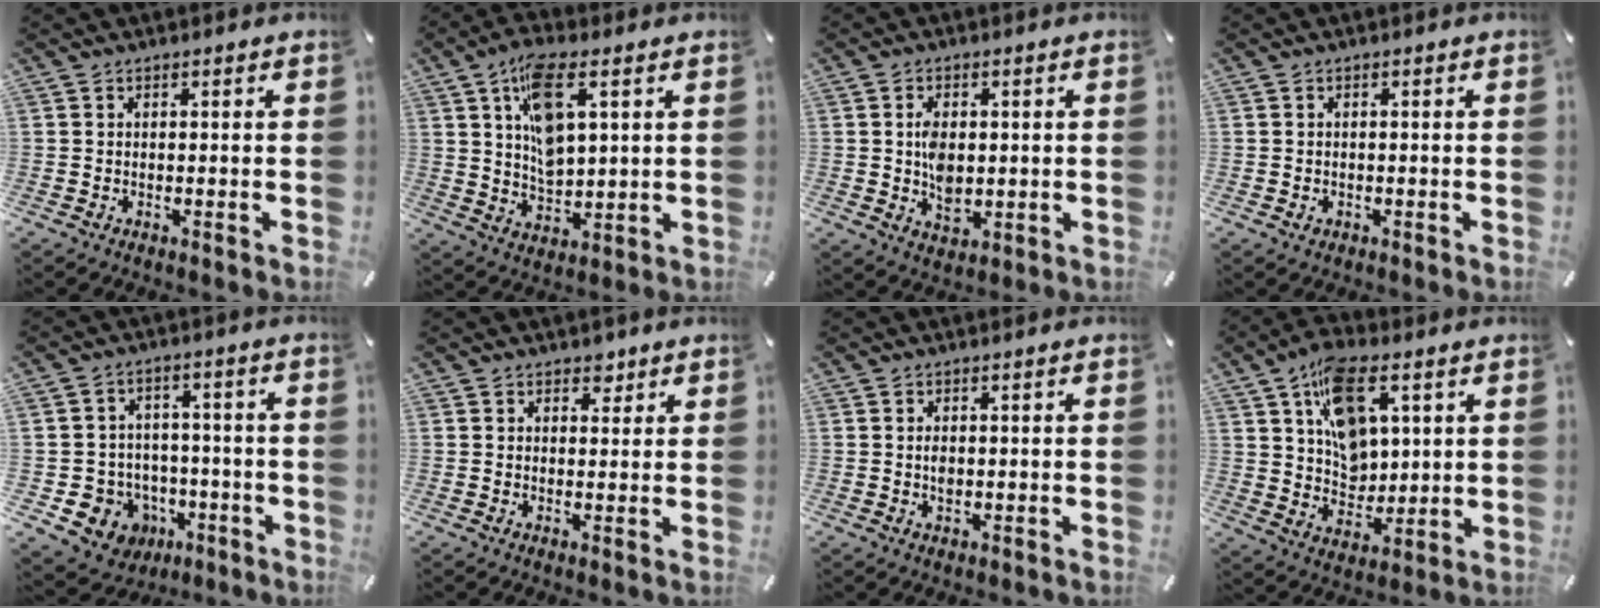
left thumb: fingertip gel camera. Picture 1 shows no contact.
{"total": 11.4, "force": [4.5, 5.8, 8.7], "torque": [-0.159, -0.004, 0.080]}
{"total": 7.0, "force": [0.3, 4.8, 5.1], "torque": [-0.087, -0.002, 0.003]}
{"total": 1.1, "force": [-0.3, 1.0, 0.5], "torque": [-0.009, 0.004, -0.007]}
{"total": 9.7, "force": [-3.0, 9.0, 2.0], "torque": [-0.038, 0.027, -0.042]}
{"total": 3.2, "force": [1.7, 2.4, 1.1], "torque": [0.006, -0.007, 0.024]}
{"total": 2.1, "force": [-0.1, 1.3, 1.6], "torque": [-0.033, 0.001, -0.003]}
{"total": 14.0, "force": [6.0, 9.6, 8.2], "torque": [-0.141, -0.014, 0.115]}